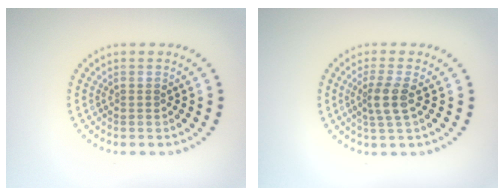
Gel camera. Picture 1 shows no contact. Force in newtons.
{"total": 2.5, "press": 1.9, "slide": 1.6}